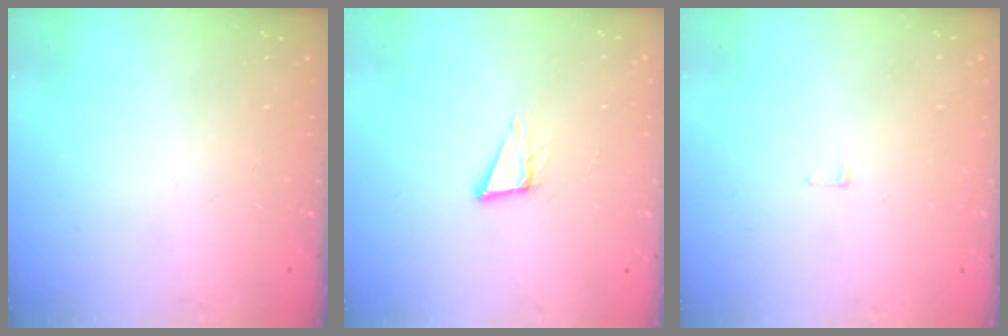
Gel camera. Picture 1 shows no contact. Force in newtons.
{"total": 4.9, "press": 3.8, "slide": 3.0}
{"total": 3.8, "press": 3.8, "slide": 0.3}